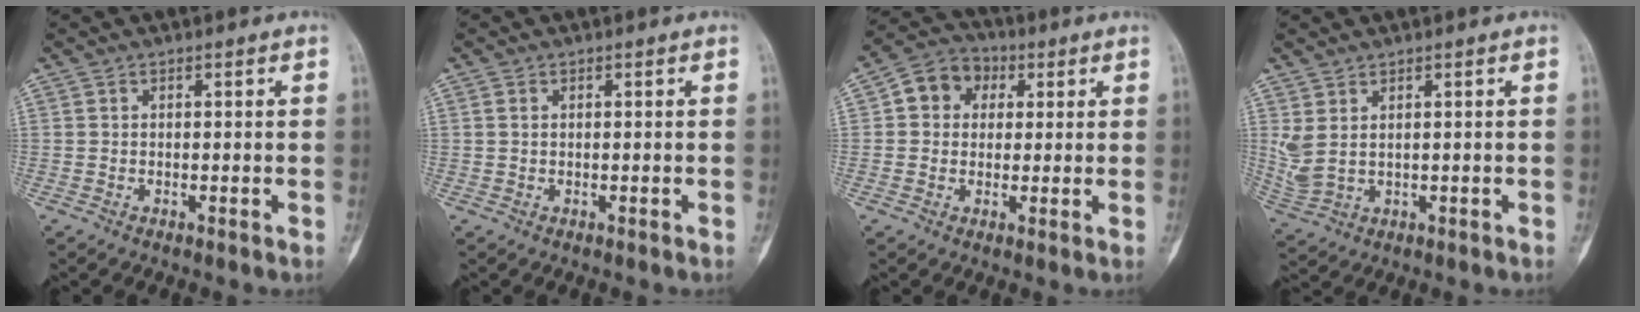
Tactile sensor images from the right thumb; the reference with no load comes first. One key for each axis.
{"total": 0.7, "fx": 0.2, "fy": 0.5, "fz": 0.5, "tx": -0.011, "ty": 0.001, "tz": 0.003}
{"total": 8.2, "fx": 2.0, "fy": 6.9, "fz": 3.8, "tx": -0.029, "ty": 0.010, "tz": 0.020}
{"total": 4.9, "fx": 1.3, "fy": 2.6, "fz": 3.9, "tx": -0.093, "ty": -0.001, "tz": 0.040}